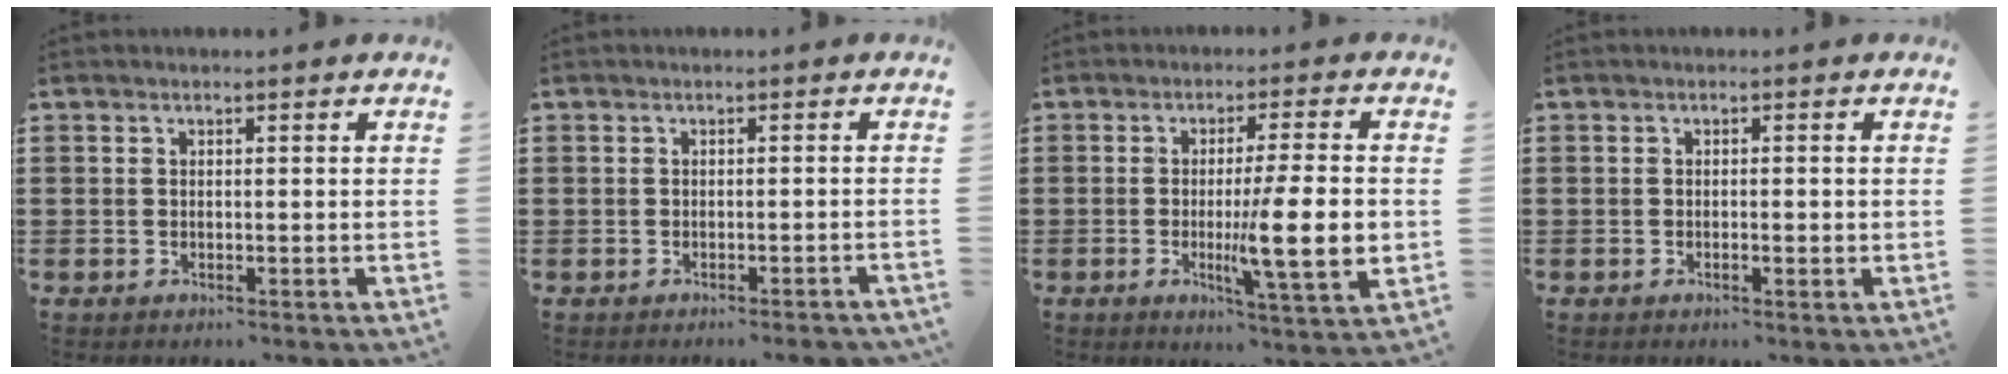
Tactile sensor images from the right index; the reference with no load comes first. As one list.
[{"total": 1.2, "force": [-1.2, 0.1, 0.1], "torque": [-0.006, 0.001, -0.024]}, {"total": 11.0, "force": [-1.1, 1.3, 10.8], "torque": [-0.173, -0.017, -0.021]}, {"total": 0.9, "force": [-0.2, 0.3, 0.8], "torque": [-0.015, -0.003, -0.003]}]